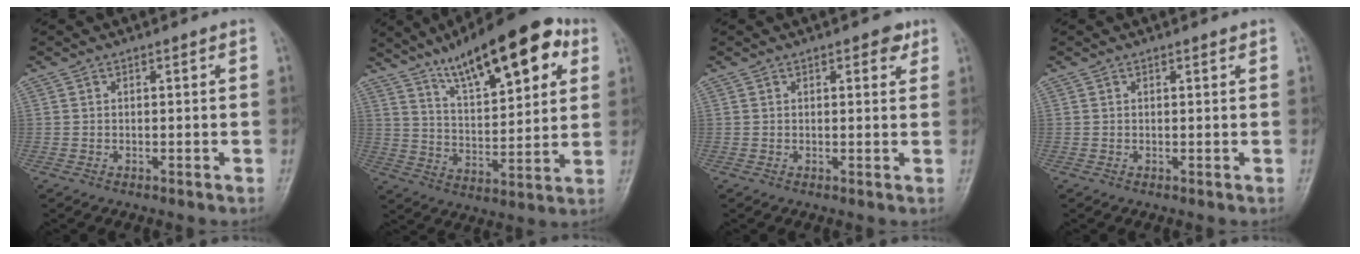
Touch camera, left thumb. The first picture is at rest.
{"total": 20.4, "force": [11.1, 7.1, 15.5], "torque": [-0.200, -0.027, 0.181]}
{"total": 2.9, "force": [1.6, 1.3, 1.9], "torque": [-0.013, -0.004, 0.017]}
{"total": 0.7, "force": [0.5, 0.2, 0.5], "torque": [-0.007, -0.002, 0.006]}